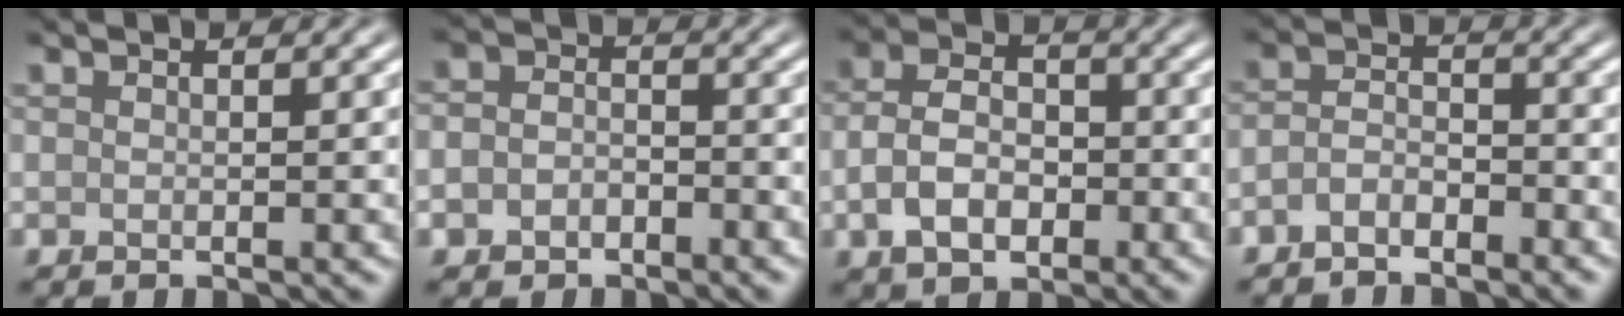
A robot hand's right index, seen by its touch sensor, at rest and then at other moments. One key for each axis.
{"total": 3.1, "fx": -1.5, "fy": 2.3, "fz": 1.5, "tx": -0.013, "ty": -0.002, "tz": -0.034}
{"total": 5.4, "fx": -1.4, "fy": 3.6, "fz": 3.7, "tx": -0.074, "ty": 0.003, "tz": -0.033}
{"total": 2.6, "fx": -1.9, "fy": 1.2, "fz": 1.3, "tx": -0.029, "ty": 0.004, "tz": -0.044}